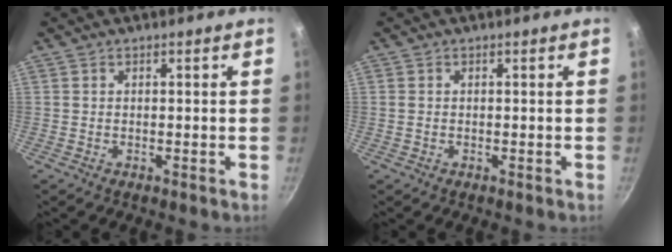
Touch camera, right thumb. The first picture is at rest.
{"total": 0.6, "force": [0.1, 0.5, 0.3], "torque": [-0.007, 0.001, 0.001]}